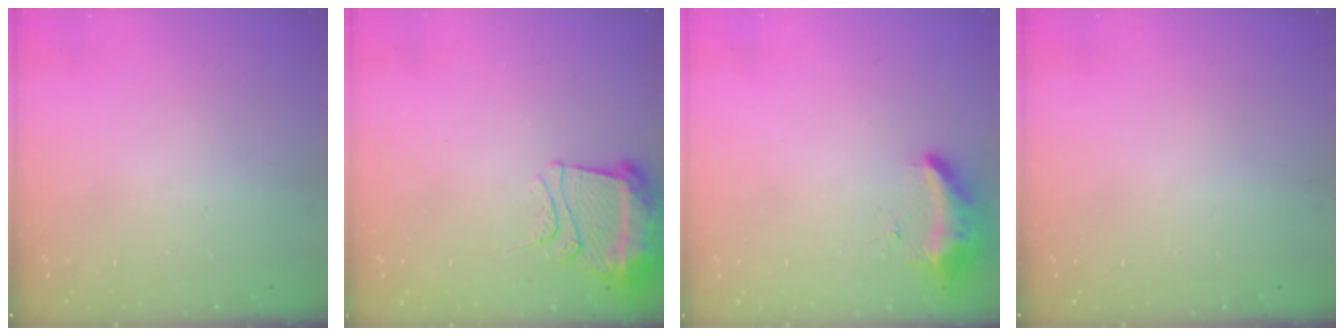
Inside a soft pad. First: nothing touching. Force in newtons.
{"total": 10.8, "press": 10.7, "slide": 1.1}
{"total": 8.9, "press": 8.8, "slide": 1.6}
{"total": 0.0}